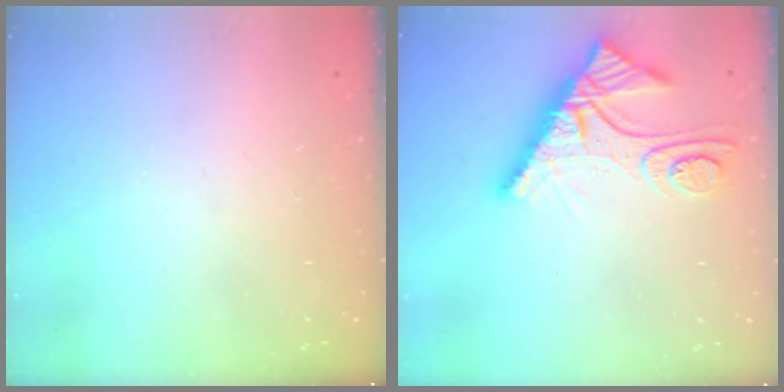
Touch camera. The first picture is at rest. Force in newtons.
{"total": 11.8, "press": 11.7, "slide": 1.0}